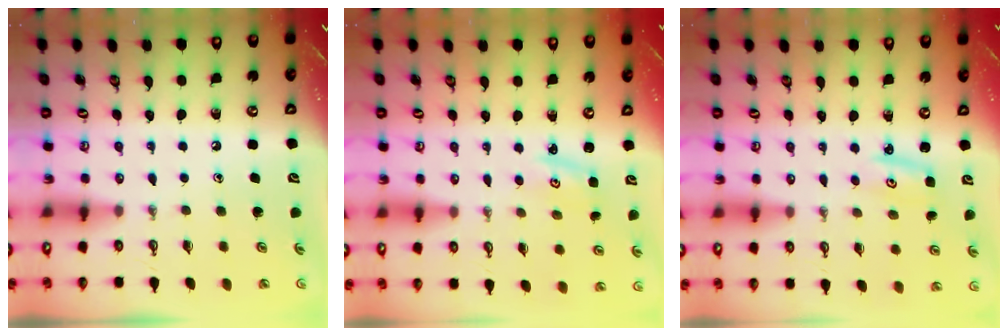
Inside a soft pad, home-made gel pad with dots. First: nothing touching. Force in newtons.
{"total": 1.7, "press": 1.7, "slide": 0.2}
{"total": 2.6, "press": 2.6, "slide": 0.3}